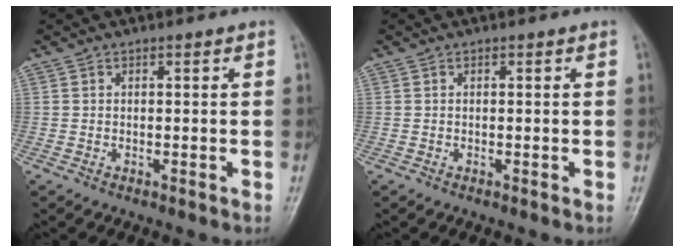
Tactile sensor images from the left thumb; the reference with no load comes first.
{"total": 0.0}